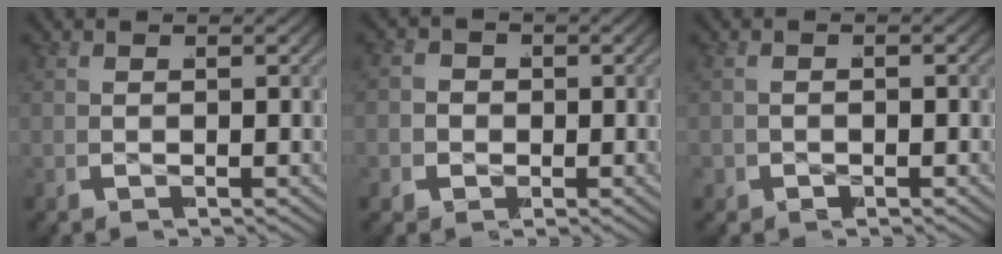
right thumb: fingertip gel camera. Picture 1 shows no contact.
{"total": 3.1, "force": [-0.3, 2.9, 1.1], "torque": [-0.019, -0.005, -0.007]}
{"total": 1.1, "force": [-0.7, 0.8, 0.3], "torque": [-0.004, -0.001, -0.010]}